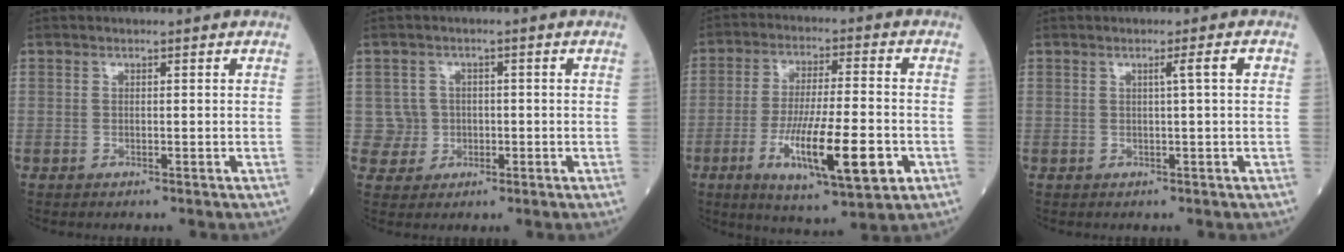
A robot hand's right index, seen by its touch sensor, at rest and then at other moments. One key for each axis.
{"total": 3.7, "fx": 0.0, "fy": 3.7, "fz": -0.3, "tx": 0.022, "ty": 0.010, "tz": 0.002}
{"total": 14.6, "fx": -4.8, "fy": 2.3, "fz": 13.6, "tx": -0.239, "ty": -0.018, "tz": -0.071}
{"total": 2.0, "fx": 0.4, "fy": -0.4, "fz": 1.9, "tx": -0.029, "ty": 0.003, "tz": 0.008}